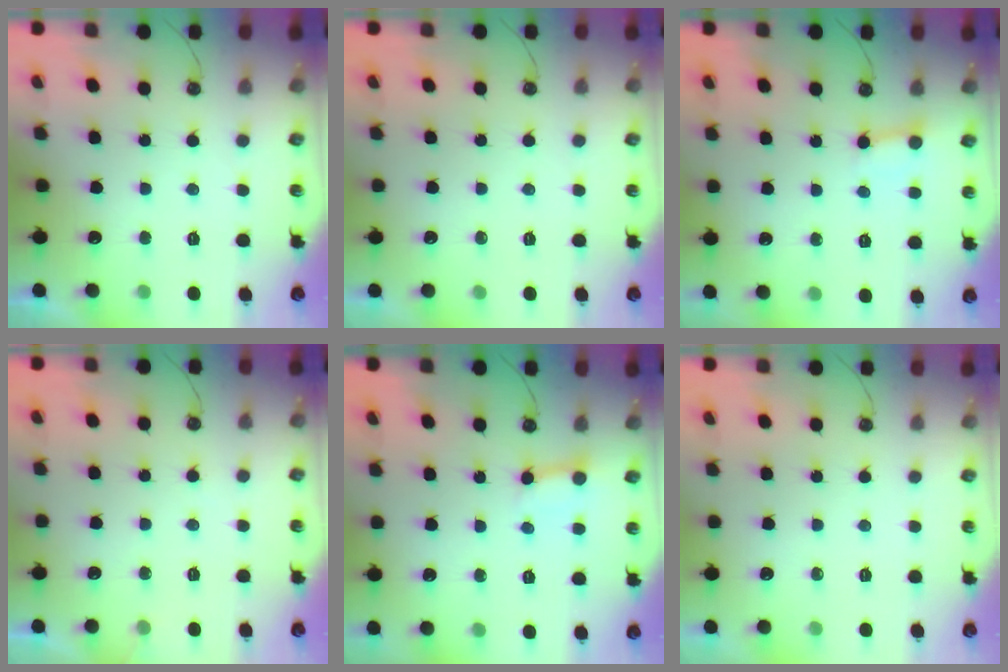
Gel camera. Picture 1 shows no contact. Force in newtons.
{"total": 0.0}
{"total": 2.7, "press": 2.7, "slide": 0.3}
{"total": 5.0, "press": 5.0, "slide": 0.3}
{"total": 3.0, "press": 3.0, "slide": 0.5}
{"total": 0.0}